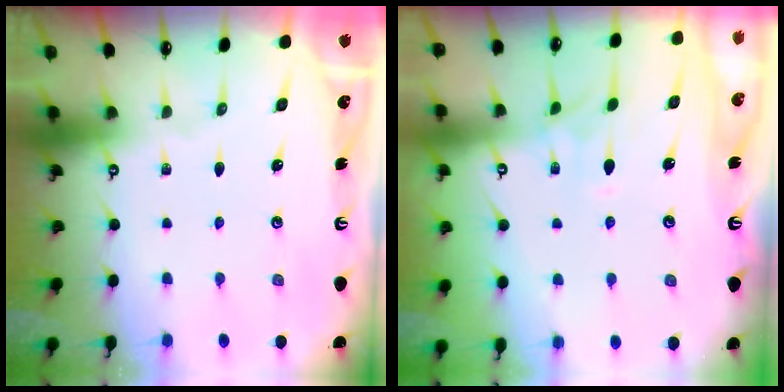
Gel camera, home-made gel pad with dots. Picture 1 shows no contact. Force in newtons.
{"total": 1.3, "press": 1.0, "slide": 0.8}